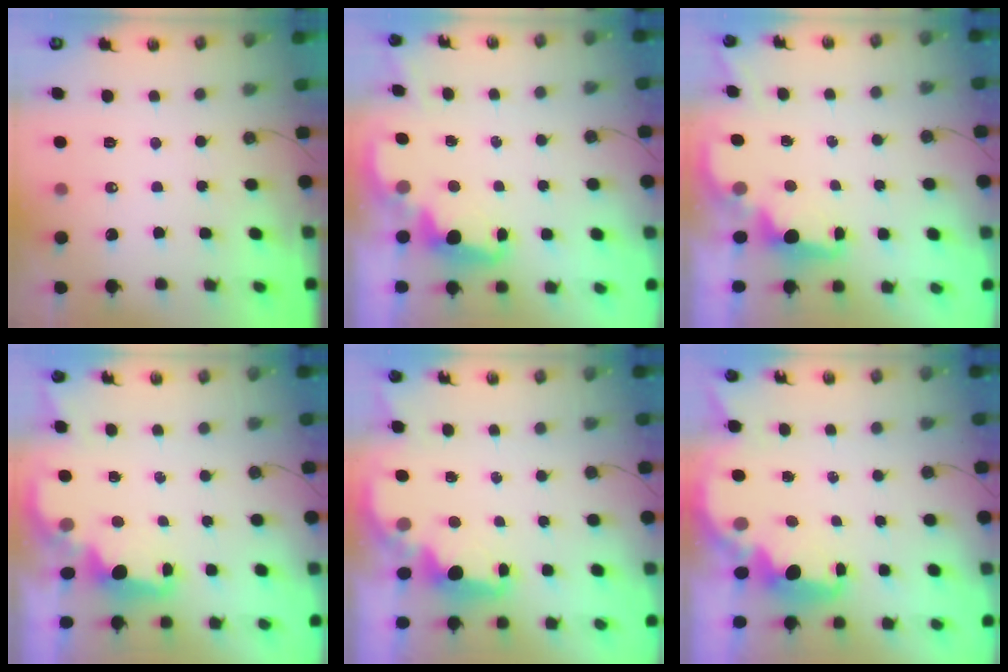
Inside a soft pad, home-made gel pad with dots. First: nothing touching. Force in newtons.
{"total": 2.2, "press": 2.2, "slide": 0.5}
{"total": 1.6, "press": 1.4, "slide": 0.8}
{"total": 2.0, "press": 1.9, "slide": 0.8}
{"total": 2.2, "press": 2.1, "slide": 0.8}
{"total": 4.4, "press": 4.3, "slide": 0.6}